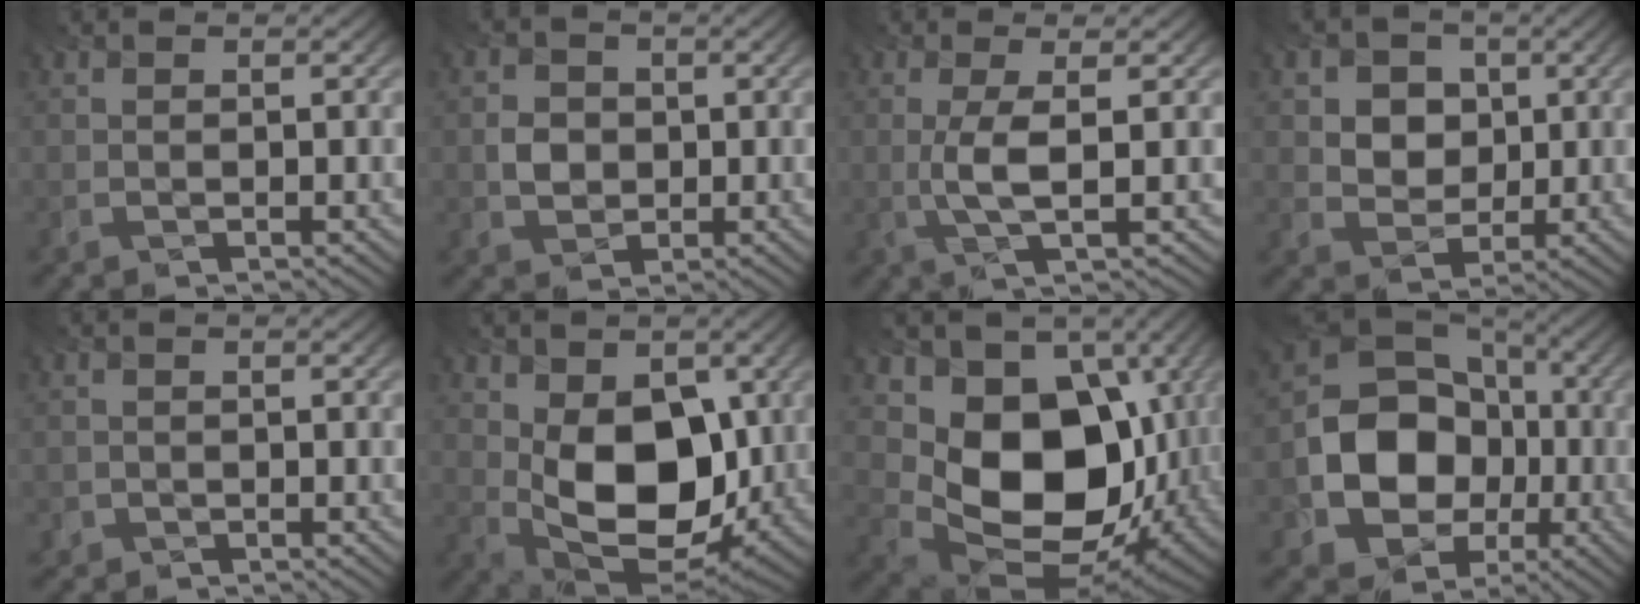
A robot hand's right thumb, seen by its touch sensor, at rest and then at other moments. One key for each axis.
{"total": 3.2, "fx": -1.0, "fy": 2.9, "fz": 0.8, "tx": -0.021, "ty": -0.004, "tz": -0.022}
{"total": 3.4, "fx": -0.8, "fy": 0.4, "fz": 3.3, "tx": -0.072, "ty": 0.003, "tz": -0.013}
{"total": 5.9, "fx": 1.1, "fy": 5.3, "fz": 2.5, "tx": -0.089, "ty": -0.009, "tz": 0.028}
{"total": 0.8, "fx": -0.5, "fy": 0.6, "fz": -0.4, "tx": 0.003, "ty": 0.003, "tz": -0.004}
{"total": 13.3, "fx": 0.0, "fy": 8.5, "fz": 10.2, "tx": -0.186, "ty": -0.020, "tz": 0.007}
{"total": 16.2, "fx": -0.3, "fy": 12.0, "fz": 10.9, "tx": -0.193, "ty": -0.042, "tz": 0.012}
{"total": 13.2, "fx": -3.6, "fy": 10.7, "fz": 6.8, "tx": -0.130, "ty": -0.022, "tz": -0.074}